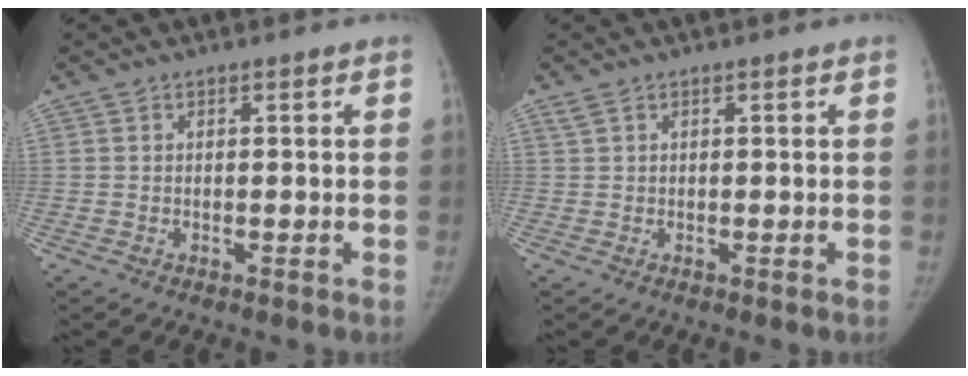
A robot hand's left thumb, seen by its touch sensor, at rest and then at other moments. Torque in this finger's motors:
{"motor_torque": [0.90, 0.91, -0.12, -0.22, 0.07]}